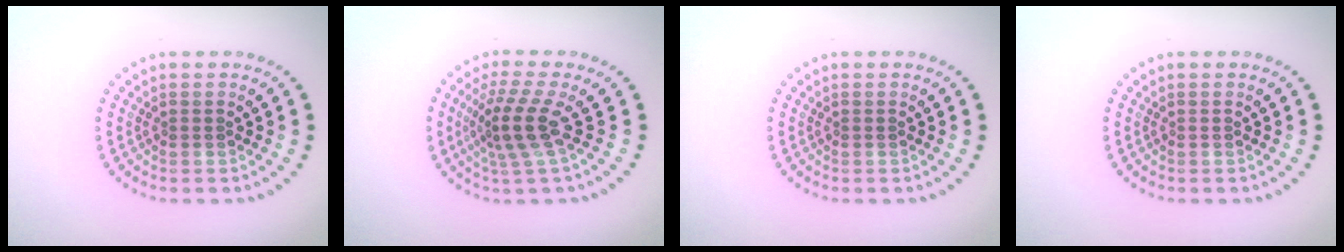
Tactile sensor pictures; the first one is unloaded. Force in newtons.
{"total": 4.0, "press": 2.9, "slide": 2.7}
{"total": 0.0}
{"total": 0.0}